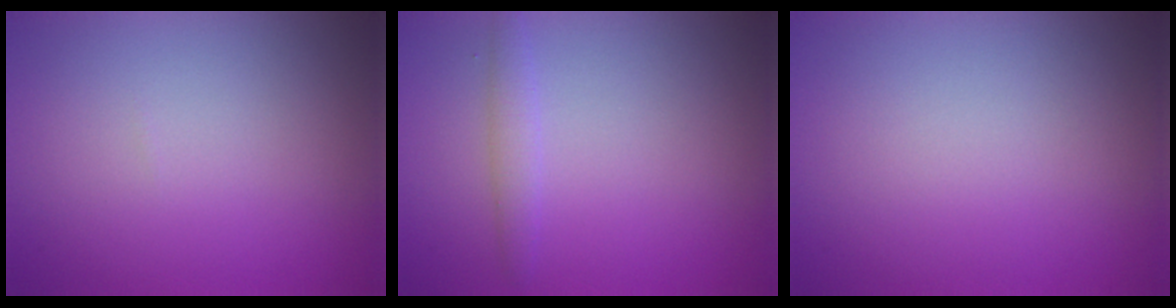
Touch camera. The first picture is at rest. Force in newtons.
{"total": 1.5, "press": 1.5, "slide": 0.1}
{"total": 0.0}